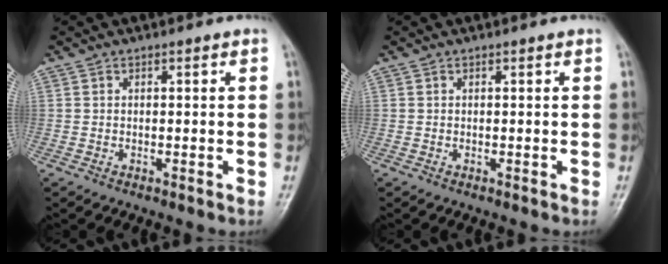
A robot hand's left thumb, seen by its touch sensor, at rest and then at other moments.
{"total": 0.0}